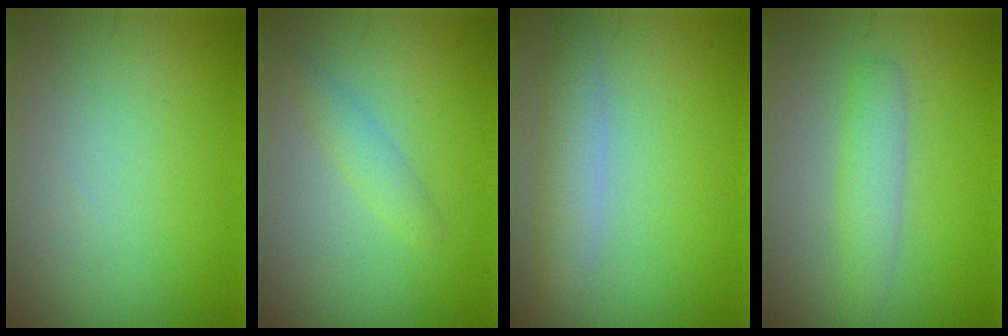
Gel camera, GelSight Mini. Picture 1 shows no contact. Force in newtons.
{"total": 1.6, "press": 1.6, "slide": 0.2}
{"total": 2.8, "press": 2.8, "slide": 0.0}
{"total": 2.4, "press": 2.4, "slide": 0.1}